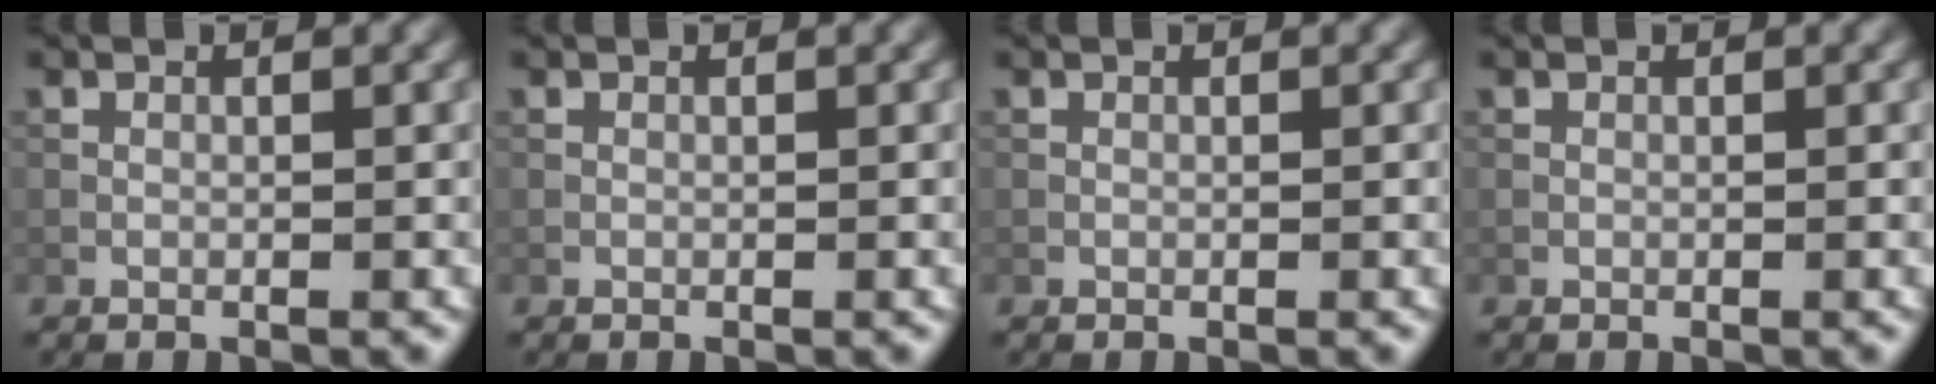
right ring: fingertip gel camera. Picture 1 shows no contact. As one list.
[{"total": 0.0}, {"total": 0.0}, {"total": 0.0}]